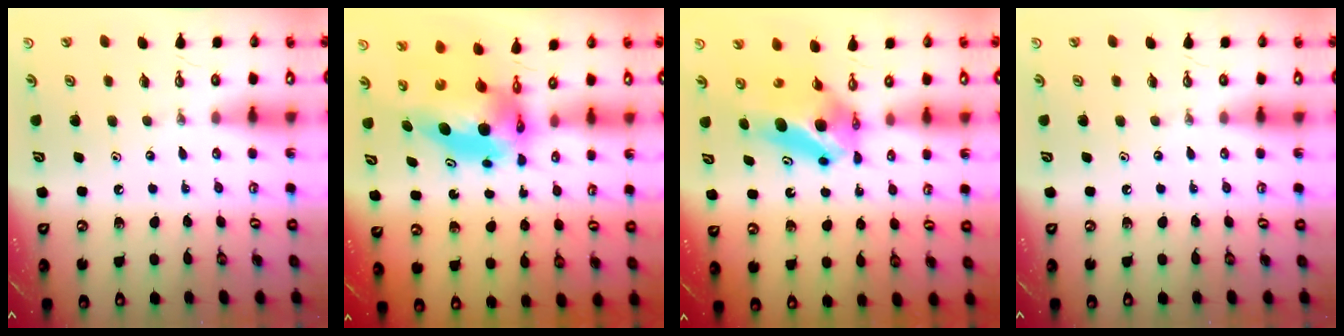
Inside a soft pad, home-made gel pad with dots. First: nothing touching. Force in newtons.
{"total": 7.7, "press": 7.7, "slide": 0.9}
{"total": 7.8, "press": 7.3, "slide": 2.8}
{"total": 0.0}